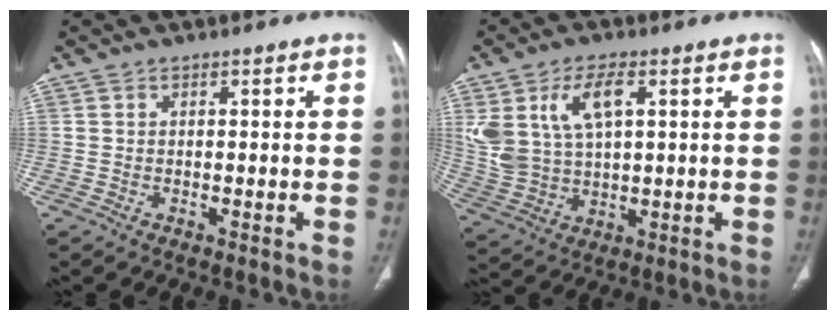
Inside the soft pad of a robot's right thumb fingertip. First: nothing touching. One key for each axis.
{"total": 12.5, "fx": 4.3, "fy": 6.8, "fz": 9.5, "tx": -0.197, "ty": -0.004, "tz": 0.098}